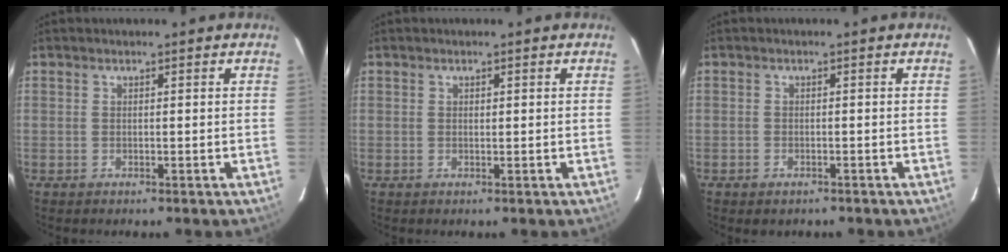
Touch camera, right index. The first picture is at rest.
{"total": 0.5, "force": [0.3, 0.3, 0.3], "torque": [-0.004, 0.002, 0.006]}
{"total": 0.9, "force": [-0.7, 0.5, 0.2], "torque": [-0.005, 0.000, -0.012]}